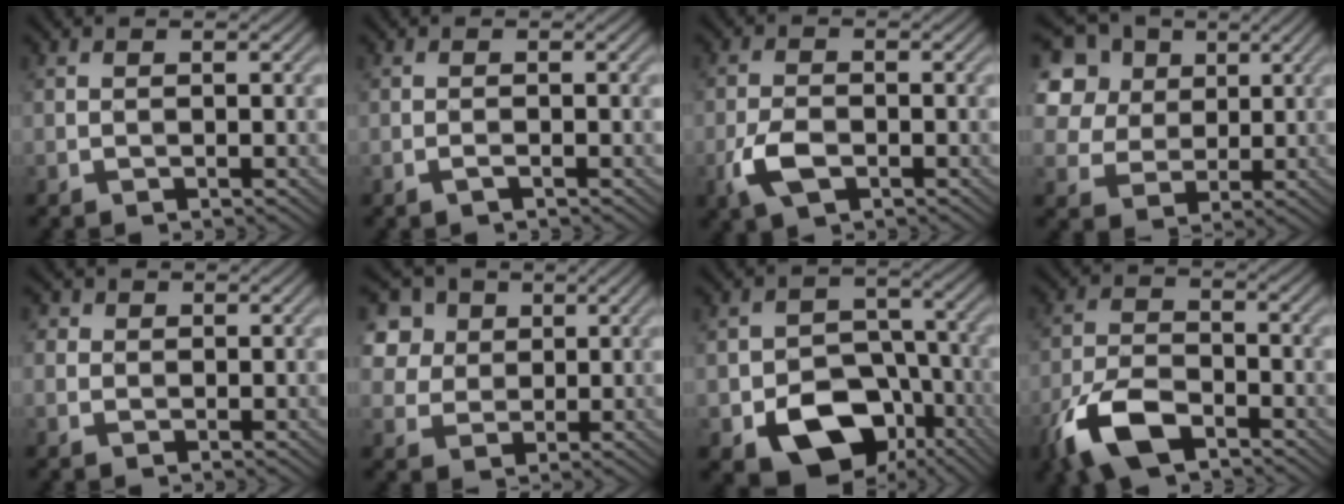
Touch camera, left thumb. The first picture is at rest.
{"total": 0.7, "force": [-0.4, -0.2, 0.5], "torque": [-0.013, 0.005, -0.010]}
{"total": 4.3, "force": [-1.8, 2.2, 3.2], "torque": [-0.075, 0.000, -0.041]}
{"total": 13.2, "force": [6.2, 9.9, 6.1], "torque": [-0.185, 0.031, 0.130]}
{"total": 1.9, "force": [0.7, 1.7, 0.5], "torque": [-0.020, 0.005, 0.006]}
{"total": 6.8, "force": [3.3, 5.4, 2.4], "torque": [-0.112, 0.005, 0.067]}
{"total": 12.1, "force": [-6.2, 8.1, 6.5], "torque": [-0.106, -0.020, -0.107]}
{"total": 8.9, "force": [-5.4, 3.8, 5.9], "torque": [-0.133, -0.005, -0.118]}